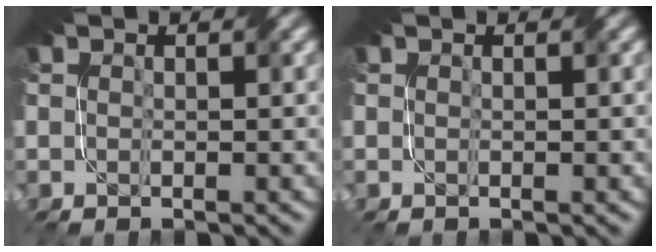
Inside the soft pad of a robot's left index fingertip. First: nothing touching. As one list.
[{"total": 0.0}]